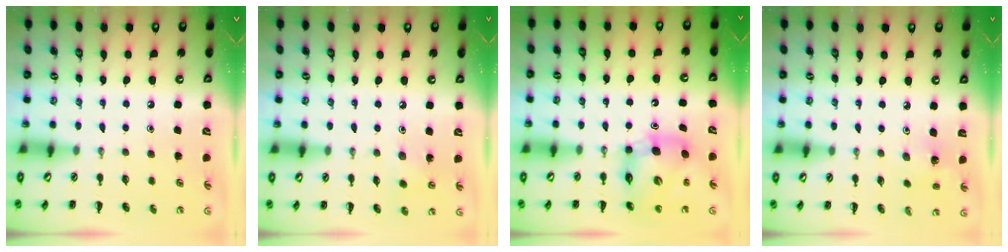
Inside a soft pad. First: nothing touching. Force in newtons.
{"total": 2.4, "press": 2.3, "slide": 0.6}
{"total": 10.4, "press": 10.0, "slide": 3.1}
{"total": 1.4, "press": 1.2, "slide": 0.6}